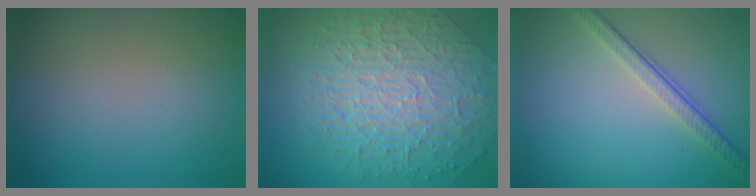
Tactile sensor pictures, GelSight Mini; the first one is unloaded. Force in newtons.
{"total": 10.0, "press": 6.7, "slide": 7.5}
{"total": 3.4, "press": 2.5, "slide": 2.4}